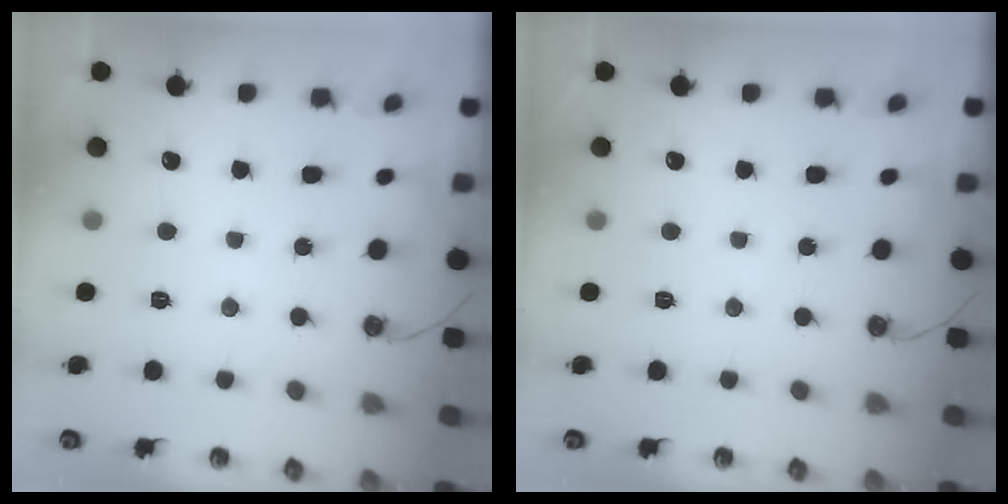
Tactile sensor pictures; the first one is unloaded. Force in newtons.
{"total": 0.0}